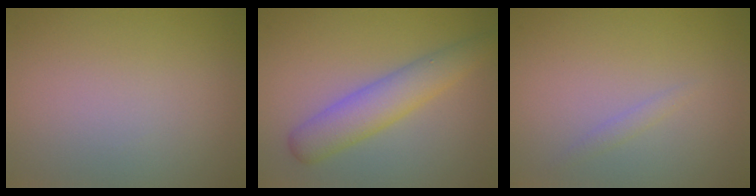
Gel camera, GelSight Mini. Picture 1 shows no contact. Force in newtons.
{"total": 4.1, "press": 4.1, "slide": 0.2}
{"total": 0.7, "press": 0.7, "slide": 0.1}